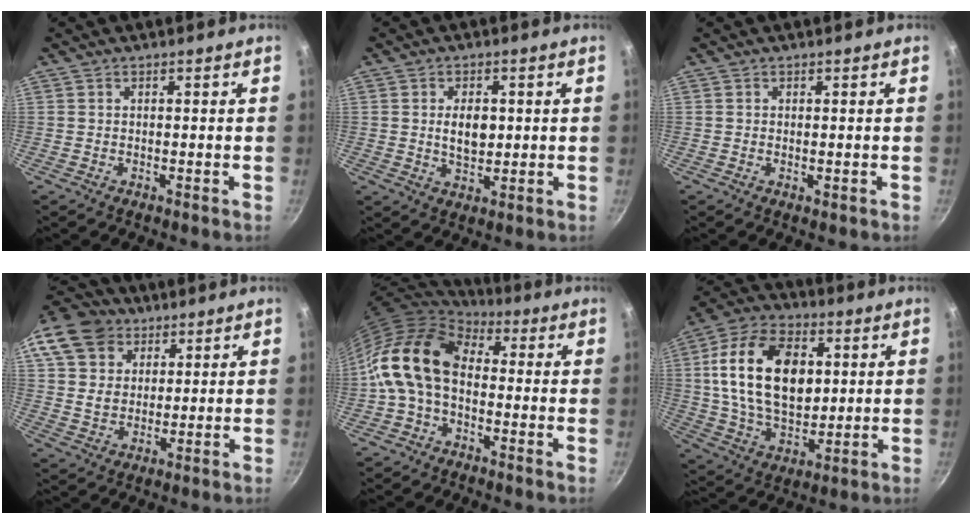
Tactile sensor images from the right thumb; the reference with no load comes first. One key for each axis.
{"total": 5.7, "fx": 0.6, "fy": 3.5, "fz": 4.5, "tx": -0.062, "ty": -0.007, "tz": 0.012}
{"total": 0.8, "fx": 0.0, "fy": 0.3, "fz": 0.7, "tx": -0.011, "ty": -0.002, "tz": -0.001}
{"total": 16.7, "fx": 8.5, "fy": 12.6, "fz": 6.9, "tx": -0.139, "ty": 0.006, "tz": 0.152}
{"total": 14.6, "fx": 0.1, "fy": 9.9, "fz": 10.8, "tx": -0.183, "ty": 0.030, "tz": -0.017}
{"total": 20.7, "fx": 3.8, "fy": 13.1, "fz": 15.5, "tx": -0.260, "ty": 0.000, "tz": 0.062}